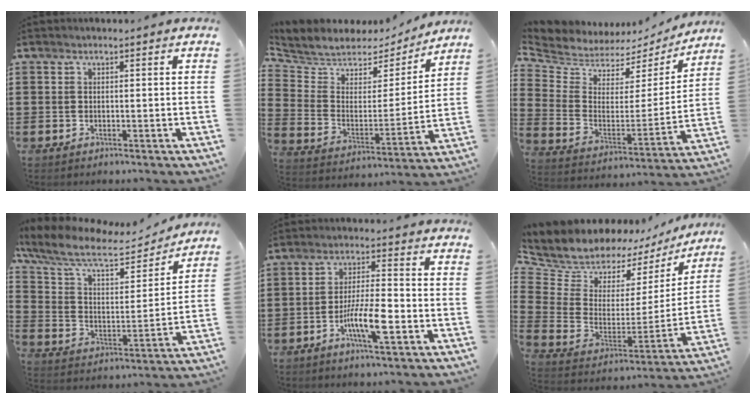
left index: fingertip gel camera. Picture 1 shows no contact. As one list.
[{"total": 5.7, "force": [5.2, 2.3, 0.1], "torque": [-0.045, -0.042, 0.088]}, {"total": 5.2, "force": [4.9, 1.9, 0.2], "torque": [-0.041, -0.043, 0.082]}, {"total": 10.3, "force": [8.3, 2.7, 5.6], "torque": [-0.140, -0.039, 0.140]}, {"total": 8.0, "force": [-3.3, 1.9, 7.1], "torque": [-0.141, -0.004, -0.063]}, {"total": 8.9, "force": [8.3, 3.1, 0.8], "torque": [-0.075, -0.065, 0.148]}]